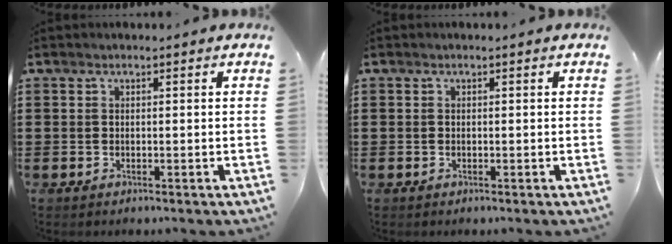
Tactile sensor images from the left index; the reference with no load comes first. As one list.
[{"total": 0.0}]